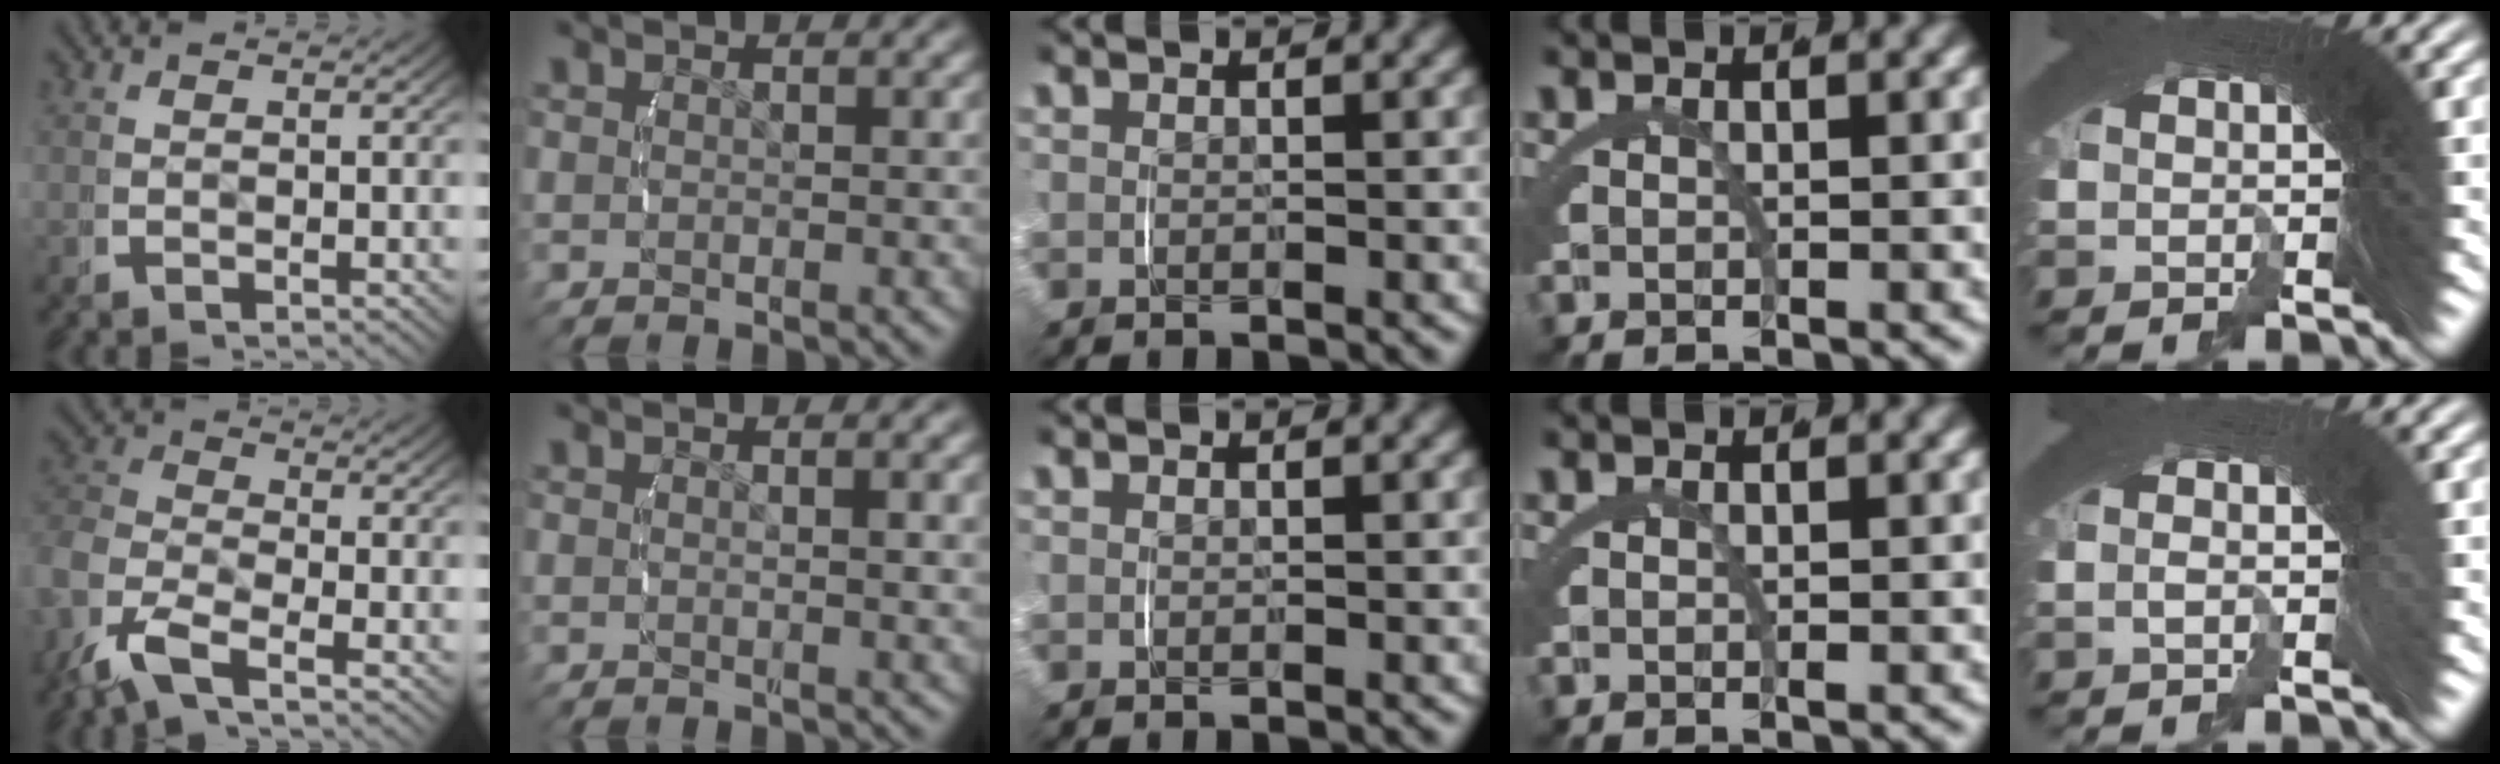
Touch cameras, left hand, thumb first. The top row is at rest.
{"thumb": {"total": 6.2, "force": [-2.3, 3.8, 4.3], "torque": [-0.107, -0.018, -0.044]}, "index": {"total": 1.3, "force": [0.6, -0.3, 1.1], "torque": [-0.014, -0.003, 0.013]}, "little": {"total": 1.3, "force": [-1.0, -0.5, 0.7], "torque": [-0.006, 0.011, -0.019]}}